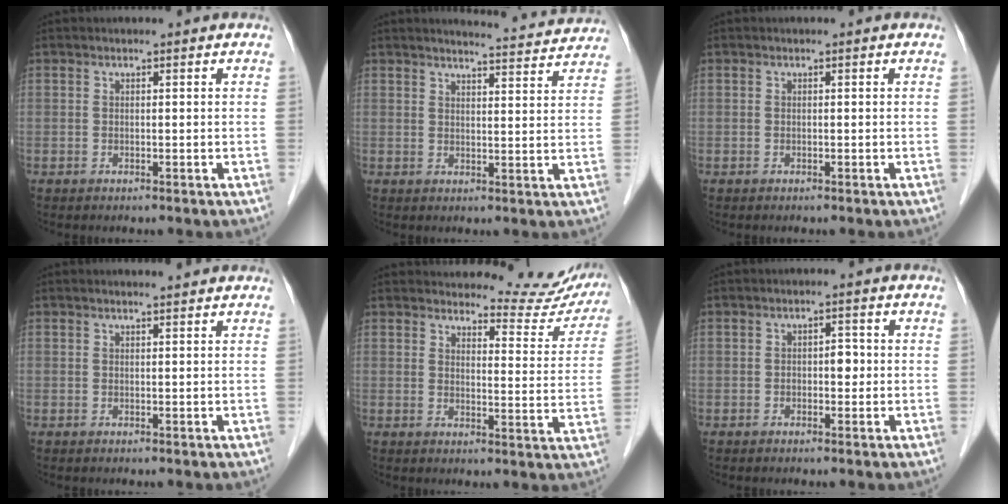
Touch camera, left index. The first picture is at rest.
{"total": 9.4, "force": [9.2, 0.3, 1.8], "torque": [-0.023, -0.011, 0.097]}
{"total": 0.0}
{"total": 1.7, "force": [1.5, -0.1, 0.6], "torque": [-0.010, 0.004, 0.019]}
{"total": 13.6, "force": [13.3, 2.4, 1.8], "torque": [0.002, -0.069, 0.131]}
{"total": 2.1, "force": [-0.6, 1.1, 1.6], "torque": [-0.018, 0.003, -0.012]}